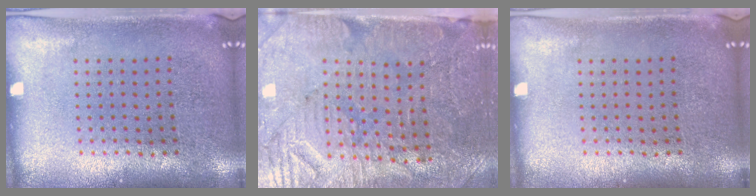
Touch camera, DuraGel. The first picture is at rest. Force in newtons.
{"total": 3.8, "press": 3.5, "slide": 1.3}
{"total": 0.0}